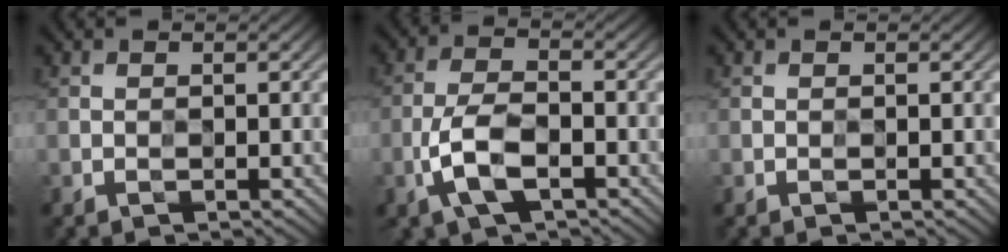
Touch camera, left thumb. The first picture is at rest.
{"total": 7.1, "force": [-2.9, 3.3, 5.6], "torque": [-0.123, 0.001, -0.065]}
{"total": 0.0}